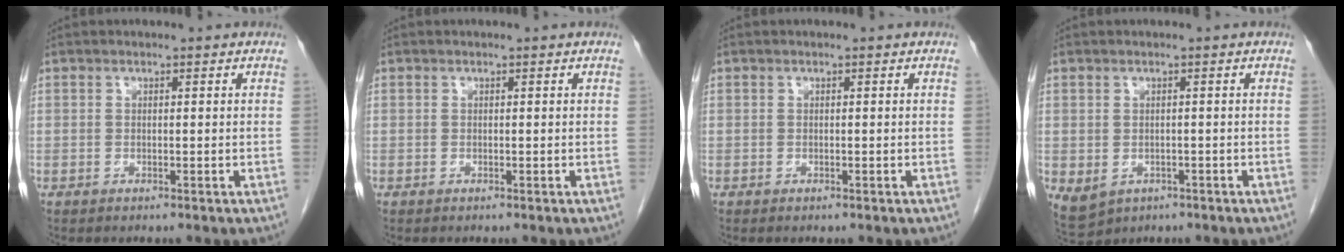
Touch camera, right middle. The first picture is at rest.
{"total": 0.0}
{"total": 0.0}
{"total": 4.7, "force": [-2.0, 3.8, 2.0], "torque": [-0.038, -0.005, -0.016]}